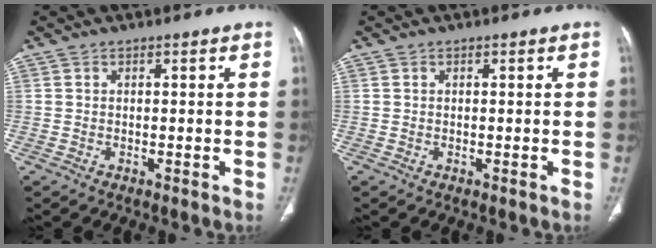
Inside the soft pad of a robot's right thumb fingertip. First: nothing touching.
{"total": 0.0}